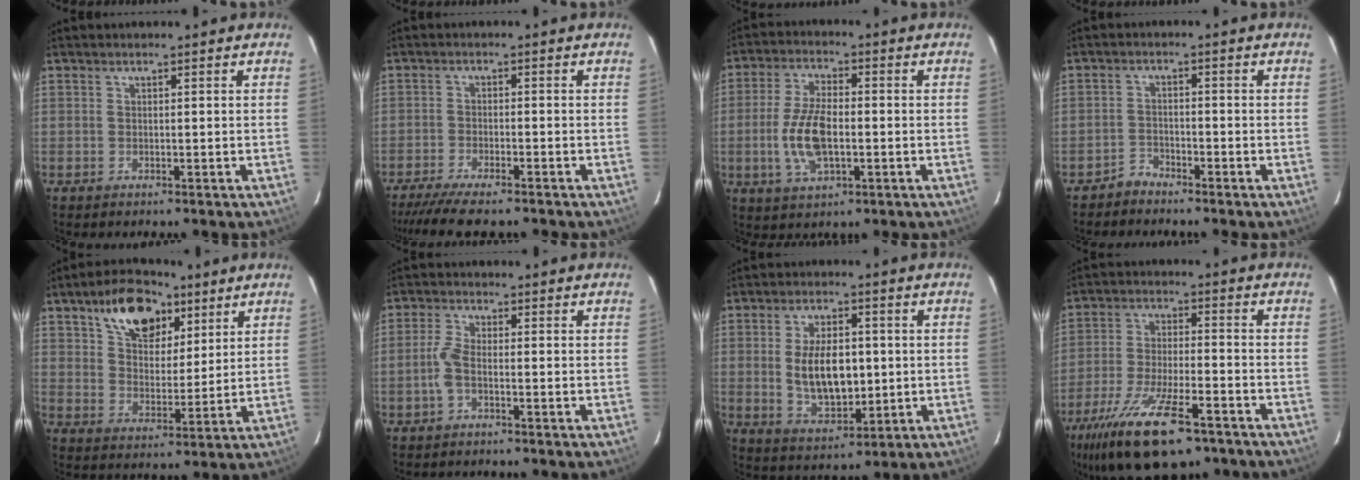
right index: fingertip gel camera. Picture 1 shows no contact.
{"total": 9.1, "force": [-7.8, 1.2, 4.5], "torque": [-0.110, -0.029, -0.133]}
{"total": 10.3, "force": [-1.9, 4.8, 8.9], "torque": [-0.186, 0.000, -0.033]}
{"total": 2.4, "force": [-2.3, 0.8, -0.4], "torque": [0.009, 0.006, -0.044]}
{"total": 13.4, "force": [8.0, 7.4, 7.9], "torque": [-0.133, 0.023, 0.138]}
{"total": 3.4, "force": [-1.3, 1.0, 2.9], "torque": [-0.074, 0.005, -0.027]}
{"total": 11.2, "force": [0.2, 6.0, 9.5], "torque": [-0.180, -0.005, 0.018]}
{"total": 18.5, "force": [-12.3, 6.0, 12.4], "torque": [-0.252, -0.046, -0.209]}